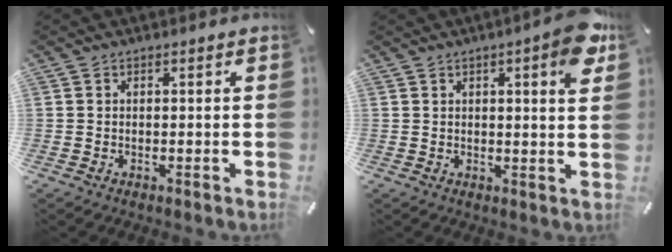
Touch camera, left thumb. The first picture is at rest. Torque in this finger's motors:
{"motor_torque": [0.37, 0.37, 0.16, 0.03, 0.09]}